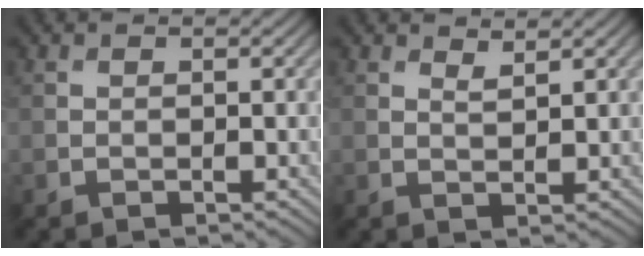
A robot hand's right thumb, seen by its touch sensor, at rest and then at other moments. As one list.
[{"total": 1.5, "force": [1.4, 0.2, 0.6], "torque": [-0.016, -0.002, 0.027]}]